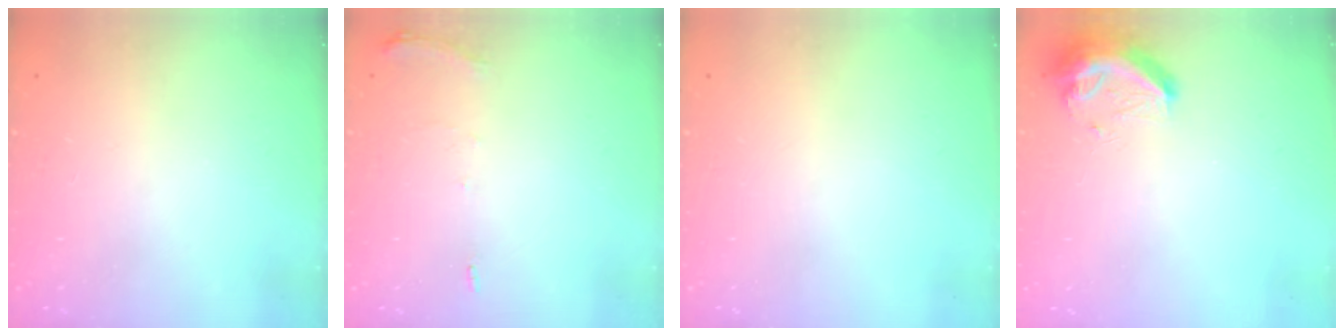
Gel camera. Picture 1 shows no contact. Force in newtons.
{"total": 5.7, "press": 5.7, "slide": 0.8}
{"total": 0.0}
{"total": 9.2, "press": 9.1, "slide": 1.1}